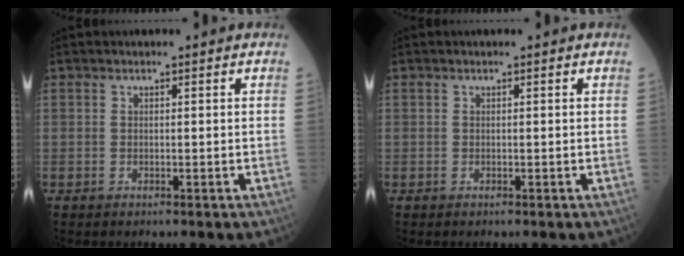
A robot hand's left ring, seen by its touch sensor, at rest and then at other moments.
{"total": 0.0}